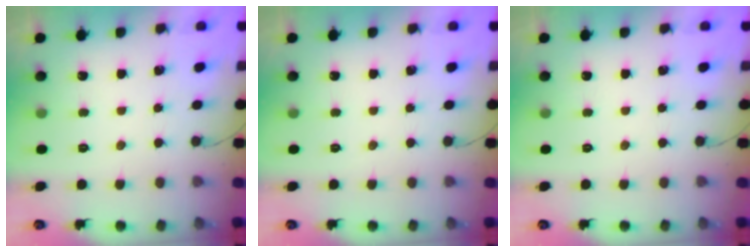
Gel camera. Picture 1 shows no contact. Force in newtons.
{"total": 0.0}
{"total": 0.0}